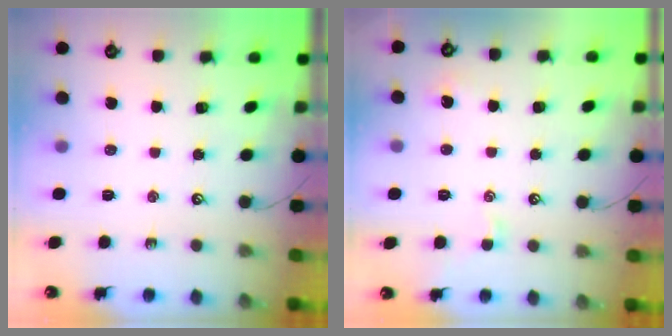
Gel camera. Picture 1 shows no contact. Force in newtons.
{"total": 1.6, "press": 1.5, "slide": 0.5}